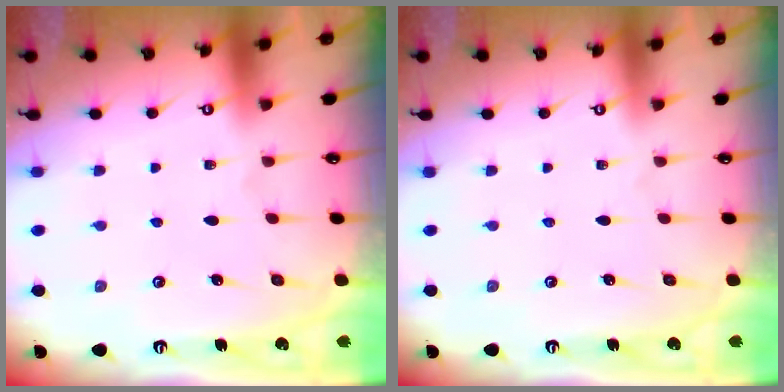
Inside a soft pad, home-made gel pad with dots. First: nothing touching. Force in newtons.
{"total": 0.0}